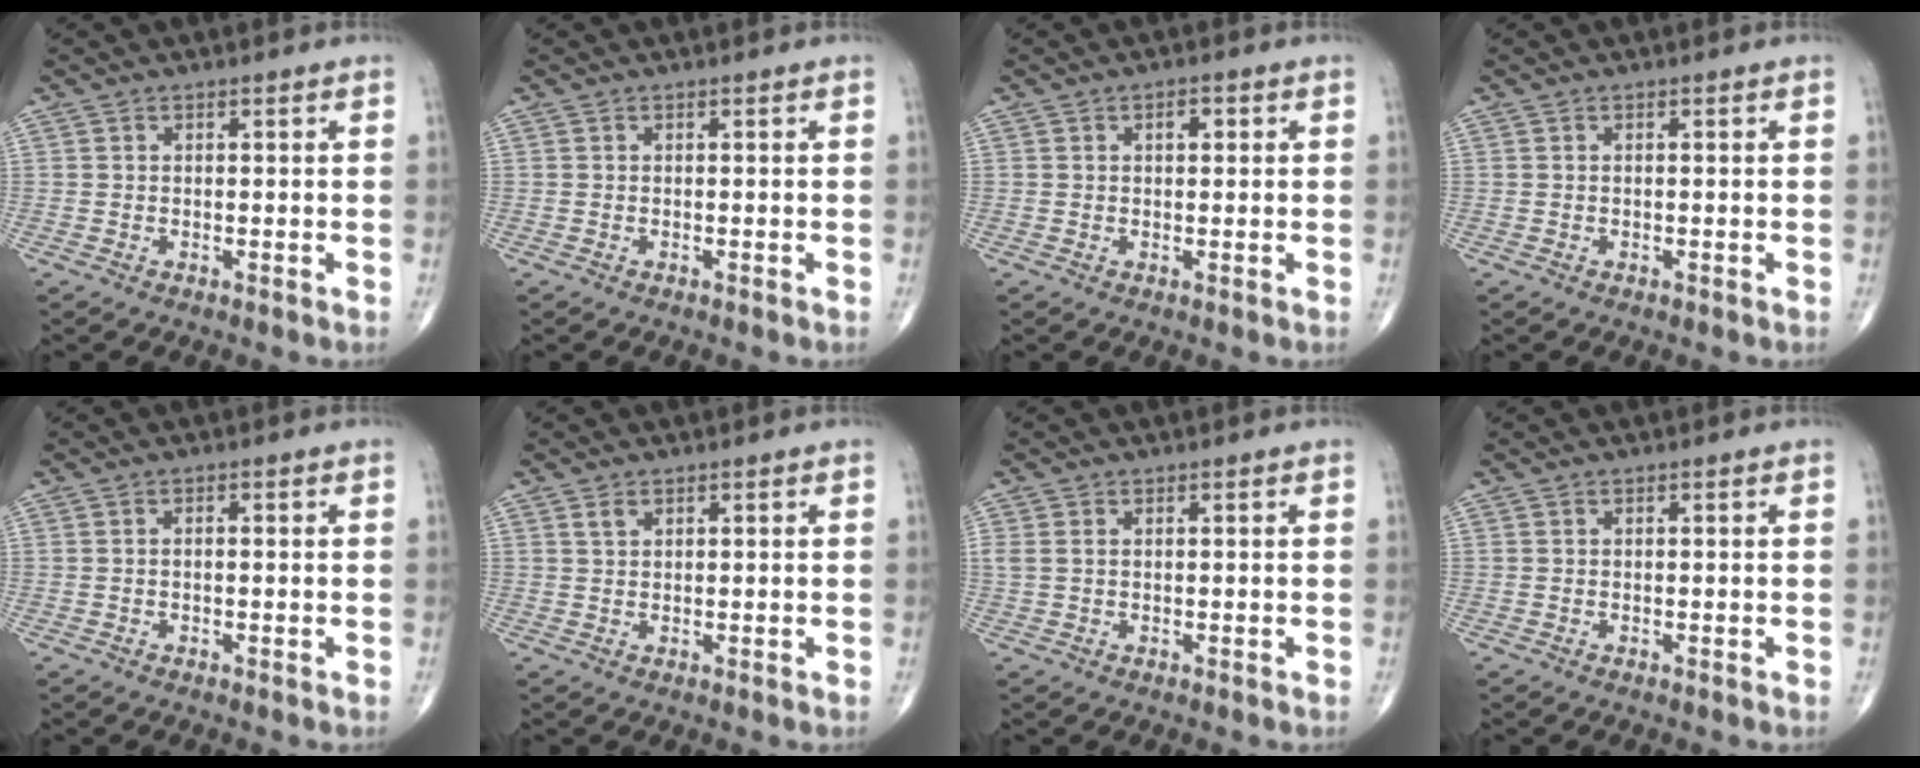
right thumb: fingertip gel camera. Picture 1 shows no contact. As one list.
[{"total": 0.0}, {"total": 2.1, "force": [0.7, 1.2, 1.6], "torque": [-0.010, 0.002, 0.007]}, {"total": 0.0}, {"total": 0.7, "force": [-0.1, 0.3, 0.6], "torque": [-0.015, 0.003, -0.002]}, {"total": 1.5, "force": [0.9, 0.9, 0.8], "torque": [-0.013, 0.001, 0.019]}, {"total": 1.7, "force": [0.4, 1.1, 1.2], "torque": [-0.041, 0.008, 0.015]}, {"total": 0.0}]